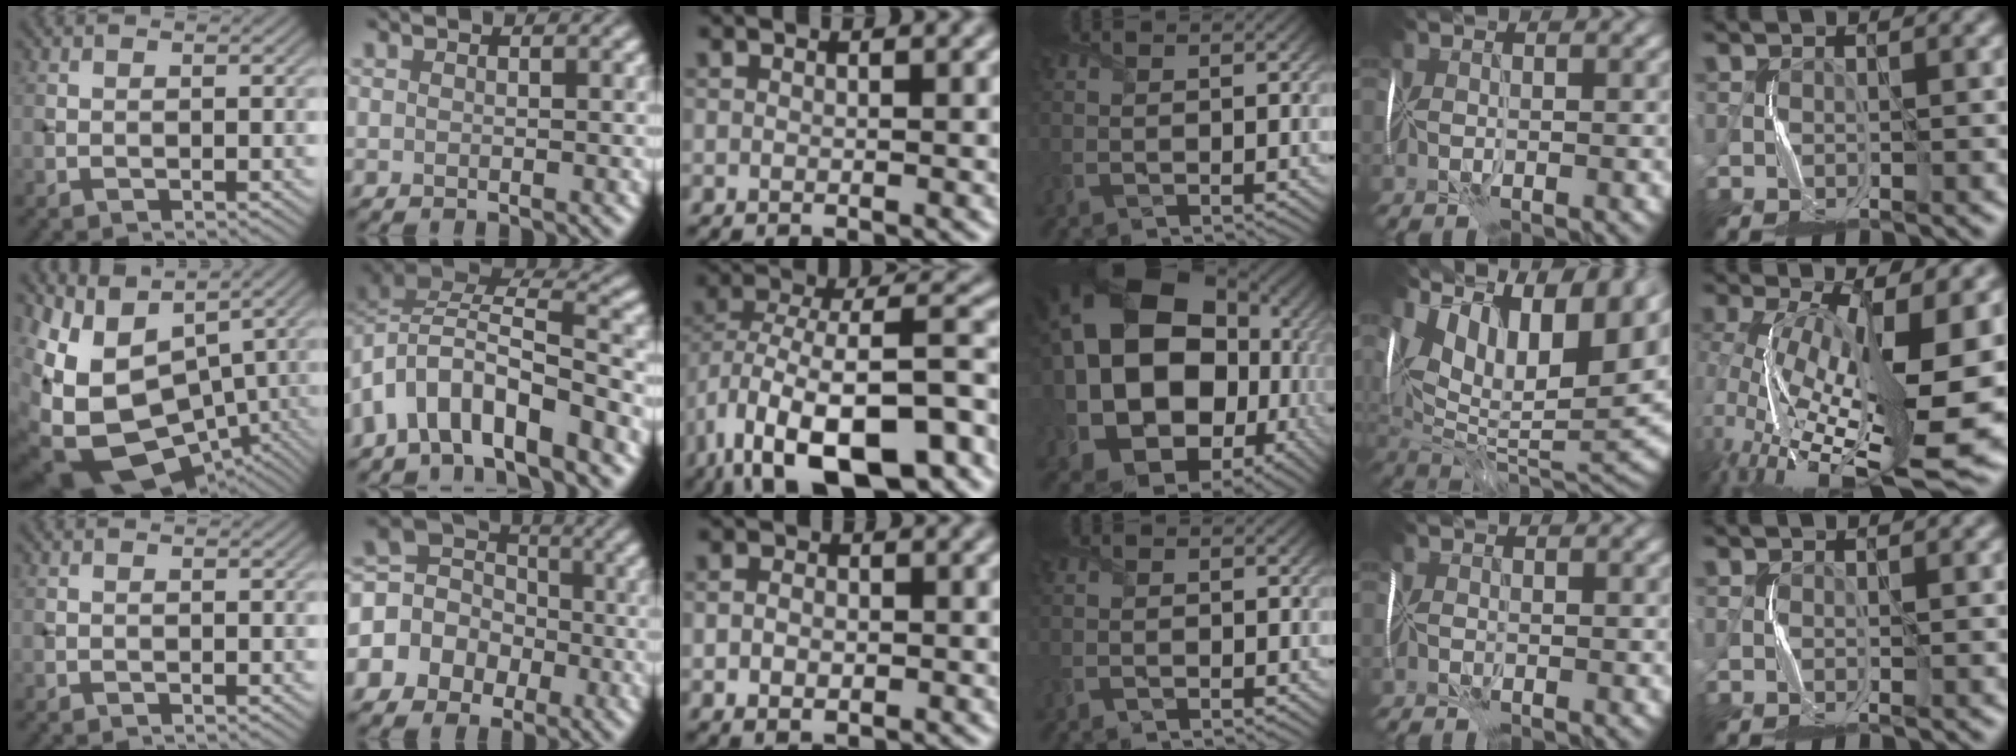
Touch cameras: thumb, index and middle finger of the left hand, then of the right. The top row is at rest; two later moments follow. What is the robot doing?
{"motion": "fold", "object": "memory foam"}